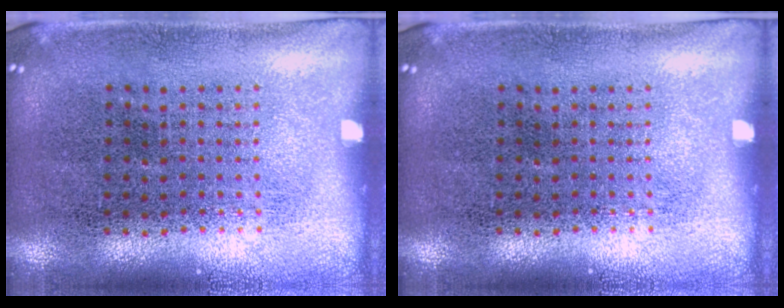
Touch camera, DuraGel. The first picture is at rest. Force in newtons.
{"total": 0.0}